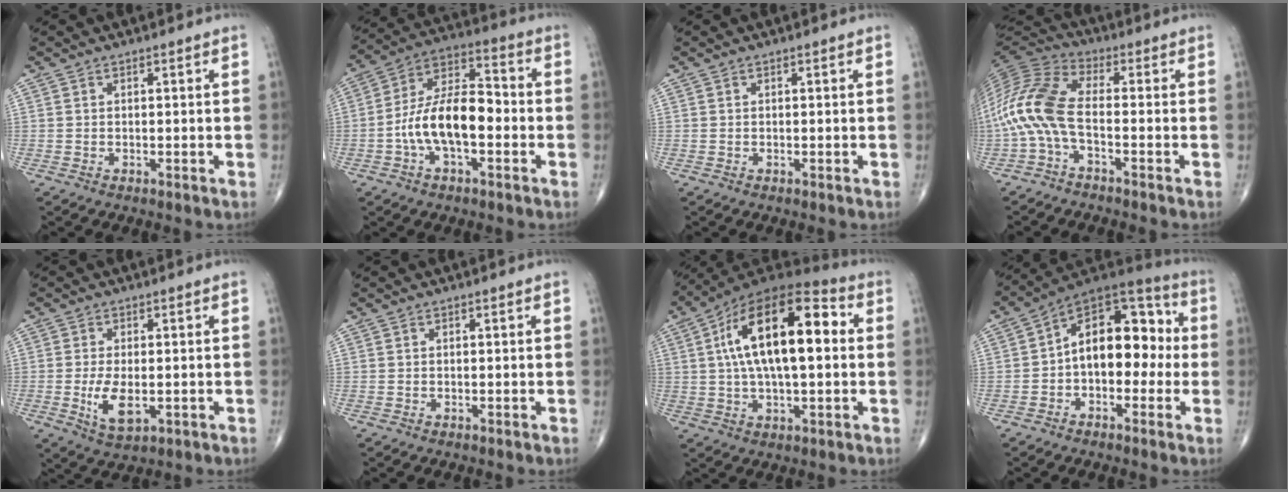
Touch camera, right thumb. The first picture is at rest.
{"total": 14.0, "force": [-3.0, 6.9, 11.8], "torque": [-0.209, 0.044, -0.061]}
{"total": 0.0}
{"total": 12.0, "force": [-2.9, 5.0, 10.6], "torque": [-0.238, 0.041, -0.068]}
{"total": 6.3, "force": [-1.1, 3.0, 5.4], "torque": [-0.099, -0.012, -0.013]}
{"total": 0.0}
{"total": 21.0, "force": [3.3, 9.2, 18.6], "torque": [-0.310, 0.026, 0.042]}
{"total": 15.7, "force": [-0.5, 9.6, 12.4], "torque": [-0.146, 0.050, -0.026]}